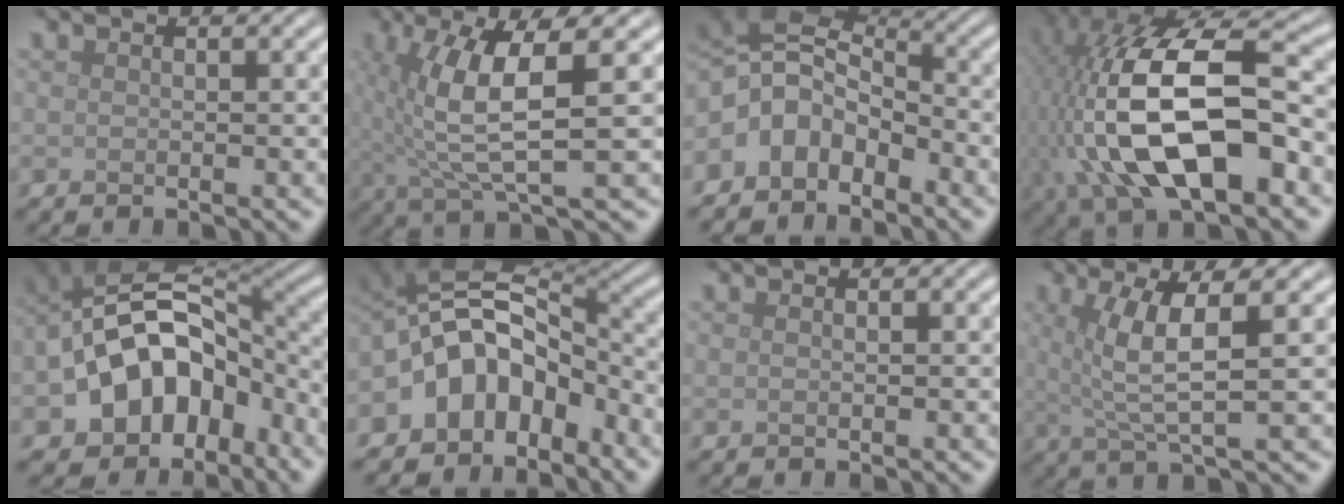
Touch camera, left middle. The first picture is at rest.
{"total": 6.9, "force": [1.3, 1.5, 6.6], "torque": [-0.126, 0.001, 0.025]}
{"total": 6.2, "force": [-3.0, 4.2, 3.5], "torque": [-0.051, 0.009, -0.075]}
{"total": 14.9, "force": [-2.4, 7.0, 13.0], "torque": [-0.253, 0.001, -0.050]}
{"total": 11.8, "force": [-4.5, 8.3, 7.1], "torque": [-0.112, -0.002, -0.090]}
{"total": 8.3, "force": [-3.7, 5.9, 4.6], "torque": [-0.054, 0.008, -0.082]}
{"total": 0.0}
{"total": 5.5, "force": [1.2, 1.1, 5.2], "torque": [-0.098, 0.002, 0.024]}